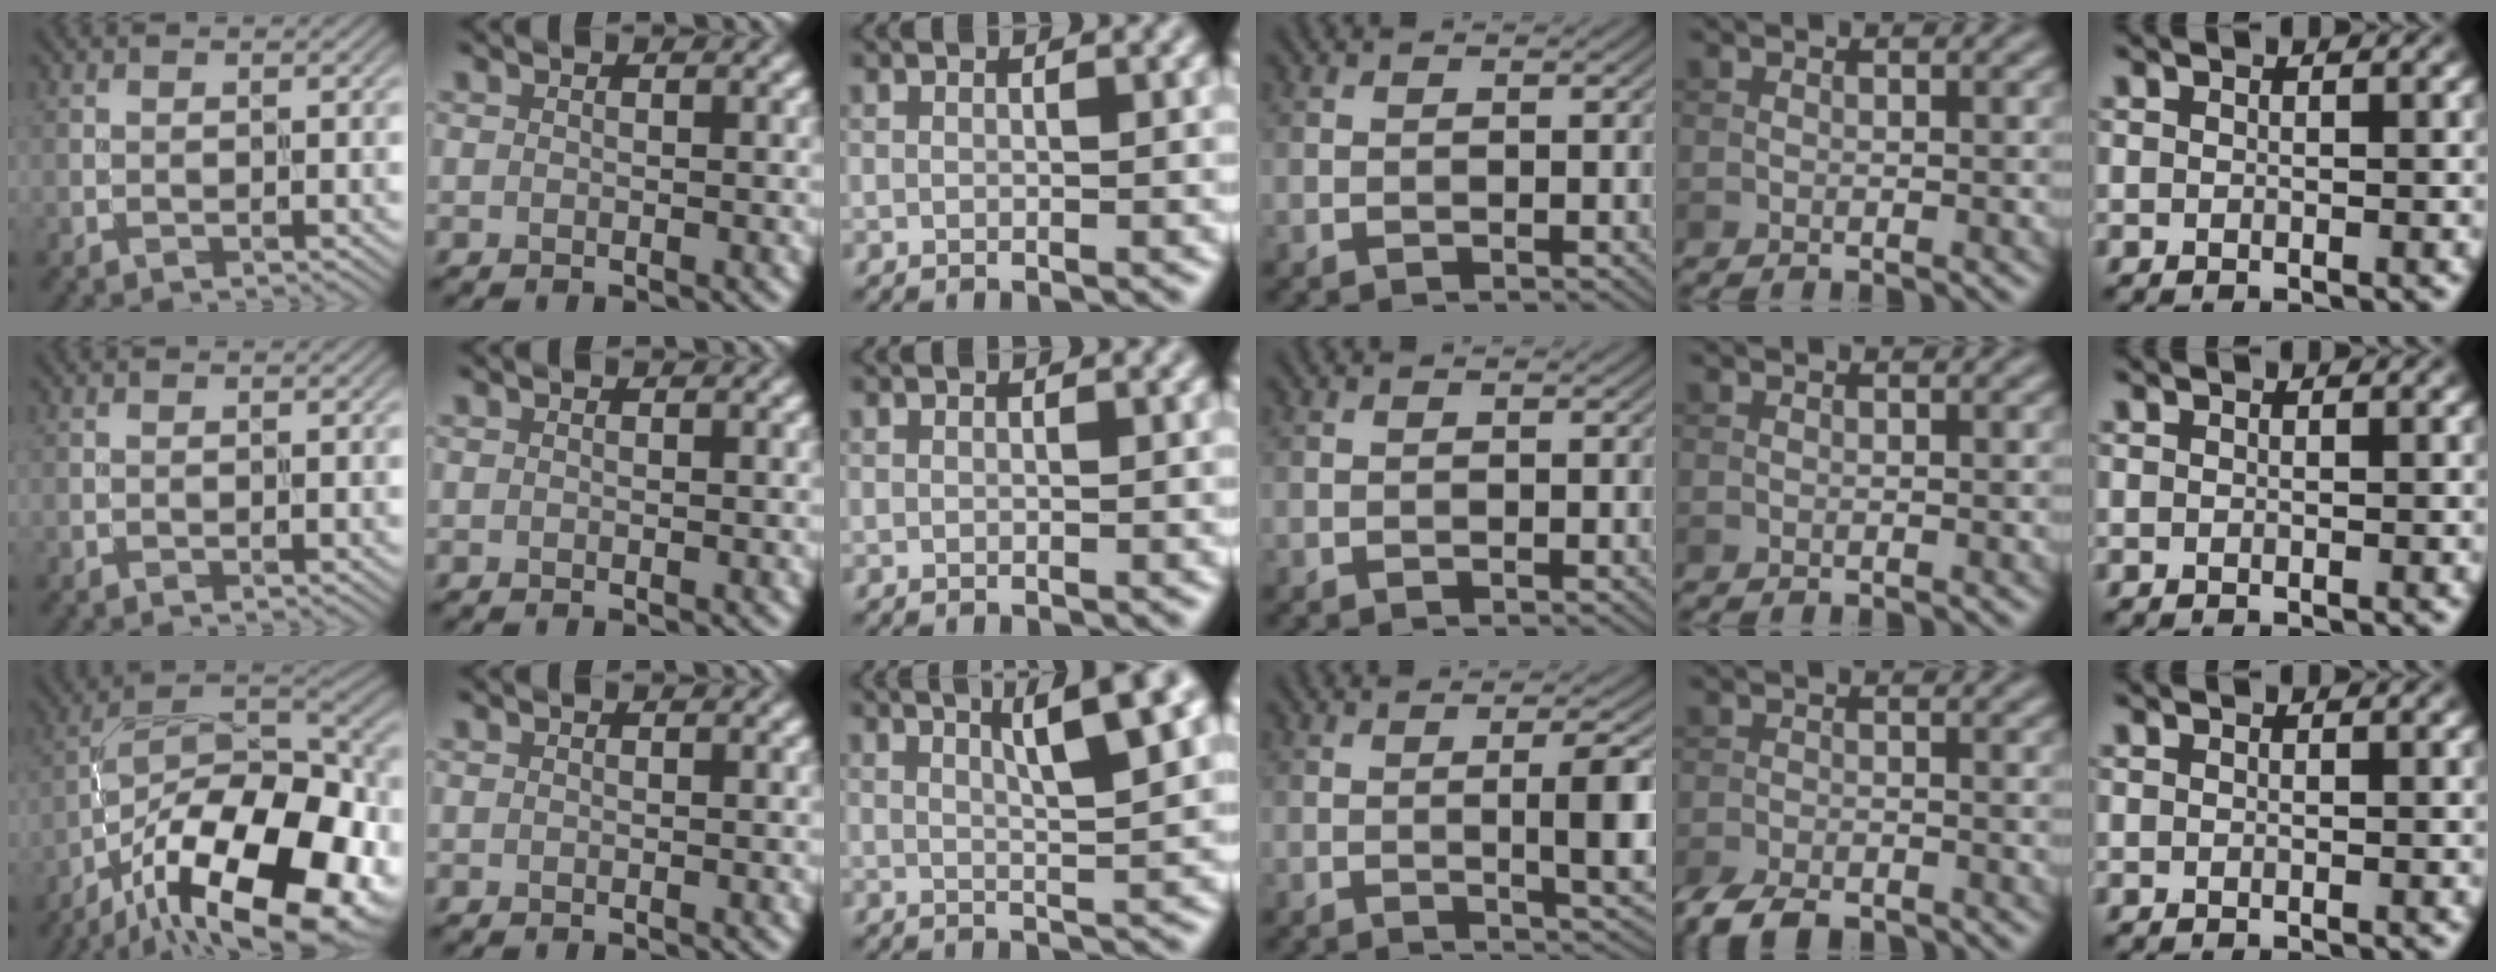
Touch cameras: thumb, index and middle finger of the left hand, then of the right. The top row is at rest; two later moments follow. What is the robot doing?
{"motion": "screw", "object": "medicine bottle"}